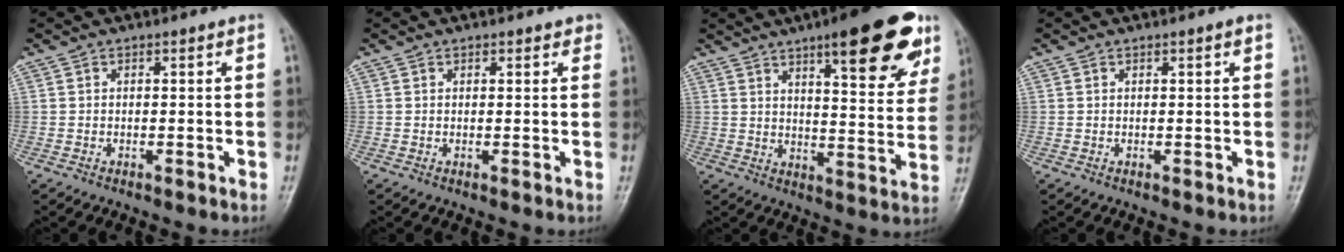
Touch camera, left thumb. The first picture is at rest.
{"total": 1.4, "force": [1.0, 0.8, 0.7], "torque": [0.002, -0.003, 0.007]}
{"total": 19.5, "force": [11.3, 5.5, 14.9], "torque": [-0.161, -0.040, 0.153]}
{"total": 0.8, "force": [0.4, 0.1, 0.7], "torque": [-0.012, 0.001, 0.005]}